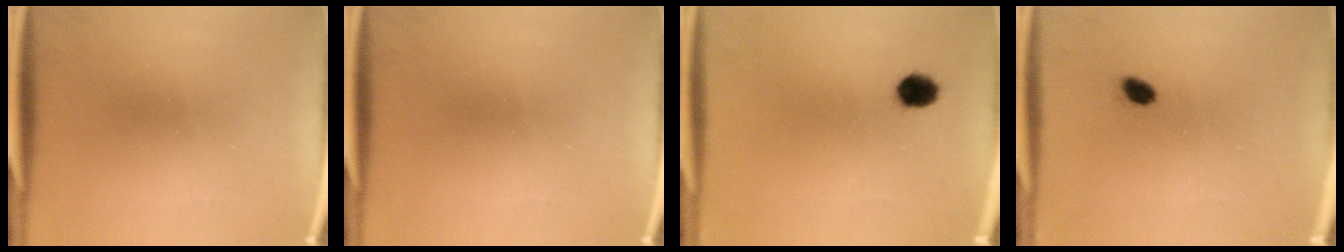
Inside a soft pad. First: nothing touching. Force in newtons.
{"total": 0.0}
{"total": 3.8}
{"total": 2.0}